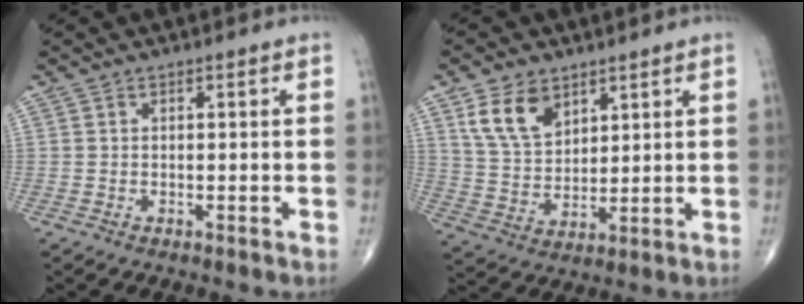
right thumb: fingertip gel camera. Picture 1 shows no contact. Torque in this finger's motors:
{"motor_torque": [-0.51, 1.09, 0.89, 1.06, 0.15]}